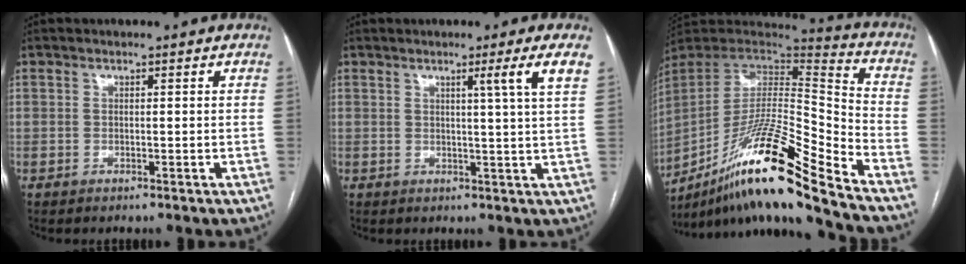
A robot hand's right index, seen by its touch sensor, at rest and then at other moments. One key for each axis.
{"total": 4.5, "fx": 2.0, "fy": -1.6, "fz": 3.8, "tx": -0.057, "ty": -0.013, "tz": 0.033}
{"total": 21.9, "fx": -15.6, "fy": 0.2, "fz": 15.3, "tx": -0.297, "ty": -0.011, "tz": -0.287}